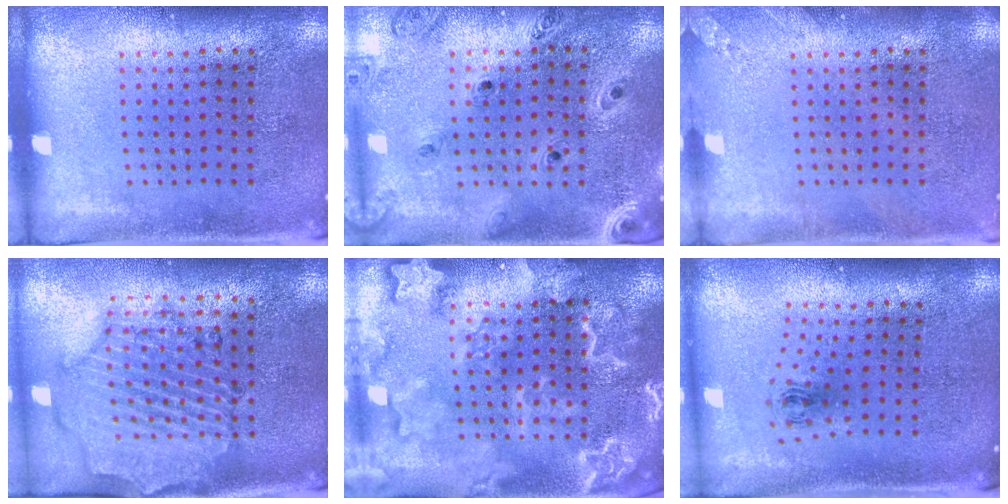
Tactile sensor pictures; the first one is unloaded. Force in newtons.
{"total": 1.3, "press": 1.3, "slide": 0.2}
{"total": 1.2, "press": 1.2, "slide": 0.1}
{"total": 1.5, "press": 1.5, "slide": 0.3}
{"total": 4.6, "press": 4.5, "slide": 0.6}
{"total": 0.8, "press": 0.3, "slide": 0.7}